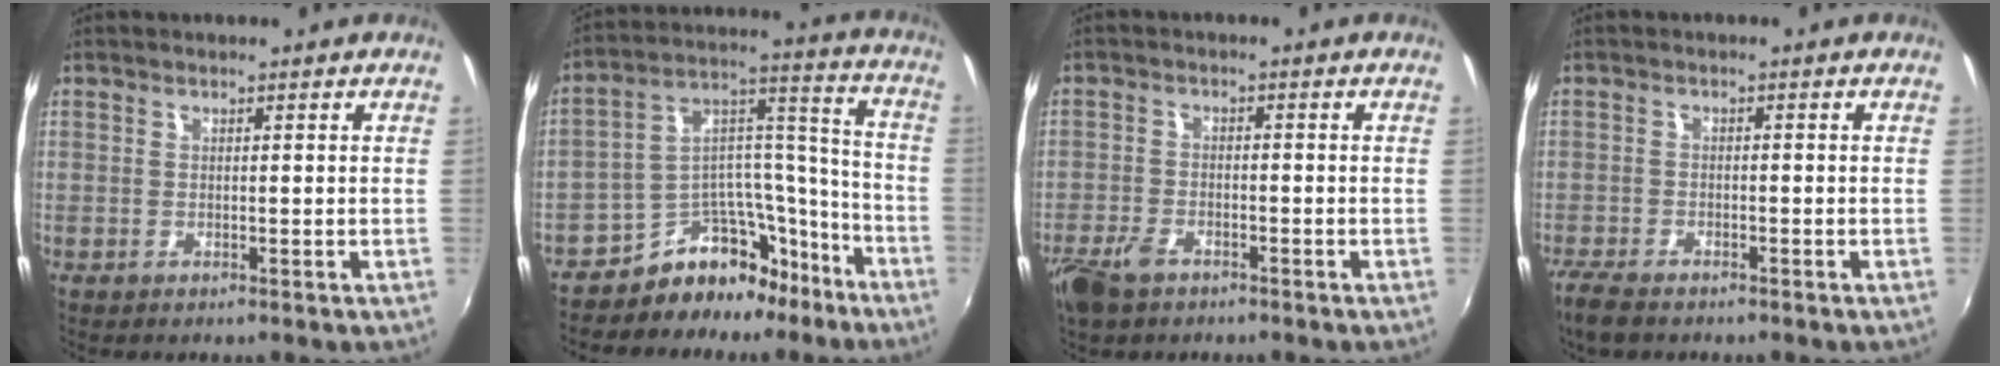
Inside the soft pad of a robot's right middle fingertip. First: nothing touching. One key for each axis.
{"total": 13.4, "fx": -9.9, "fy": 7.6, "fz": 4.9, "tx": -0.069, "ty": 0.084, "tz": -0.148}
{"total": 6.4, "fx": -4.4, "fy": 3.3, "fz": 3.3, "tx": -0.092, "ty": -0.011, "tz": -0.087}
{"total": 5.0, "fx": -4.1, "fy": 1.4, "fz": 2.5, "tx": -0.070, "ty": -0.018, "tz": -0.081}